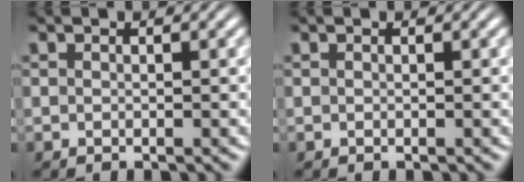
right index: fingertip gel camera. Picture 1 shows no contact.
{"total": 0.0}